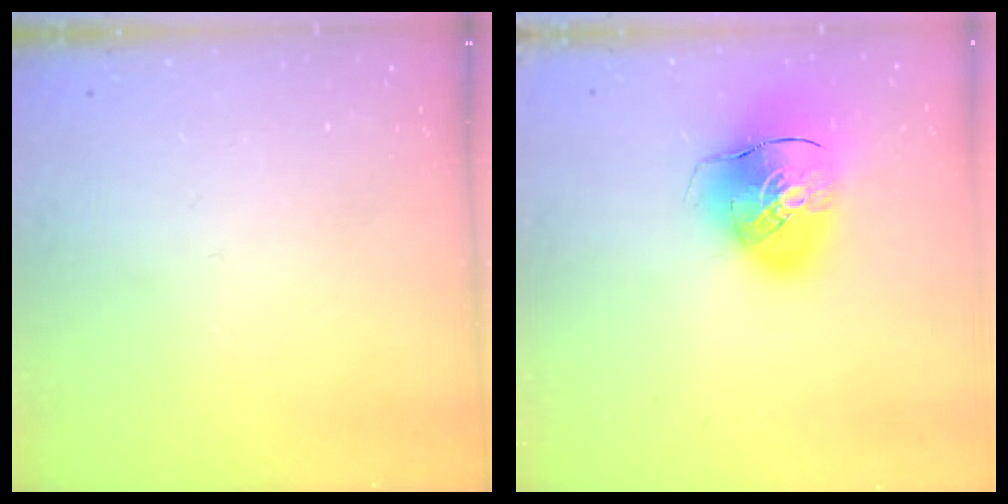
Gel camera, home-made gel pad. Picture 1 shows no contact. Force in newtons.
{"total": 13.9, "press": 13.7, "slide": 2.4}